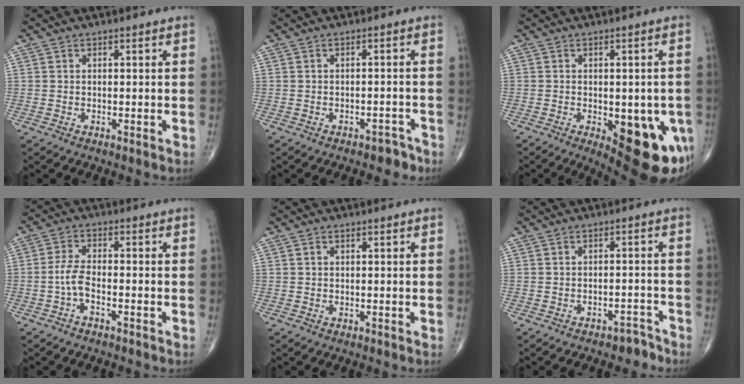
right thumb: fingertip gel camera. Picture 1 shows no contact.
{"total": 3.0, "force": [-2.4, 1.7, 0.9], "torque": [-0.004, 0.021, -0.026]}
{"total": 15.5, "force": [-5.4, 6.4, 13.1], "torque": [-0.111, 0.000, -0.049]}
{"total": 4.3, "force": [-1.7, 1.5, 3.6], "torque": [-0.083, 0.017, -0.036]}
{"total": 0.7, "force": [0.3, 0.5, 0.4], "torque": [-0.005, -0.001, 0.005]}
{"total": 3.4, "force": [-2.8, 1.8, 0.8], "torque": [-0.004, 0.028, -0.034]}